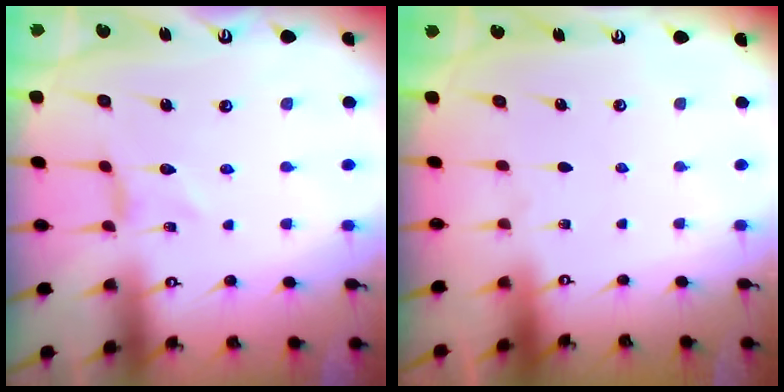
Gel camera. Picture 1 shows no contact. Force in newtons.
{"total": 0.0}